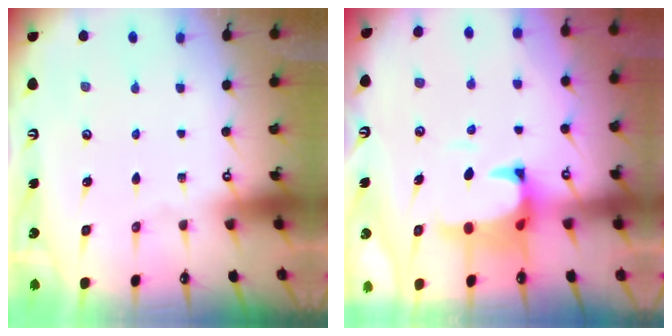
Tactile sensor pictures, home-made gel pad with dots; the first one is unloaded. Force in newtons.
{"total": 2.6, "press": 2.4, "slide": 1.1}